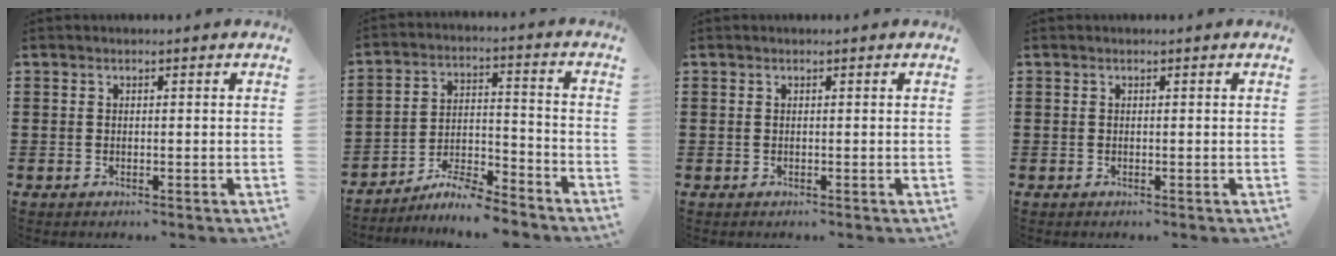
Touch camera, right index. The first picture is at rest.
{"total": 6.8, "force": [-6.4, 0.4, 2.0], "torque": [-0.035, 0.005, -0.123]}
{"total": 0.0}
{"total": 0.0}